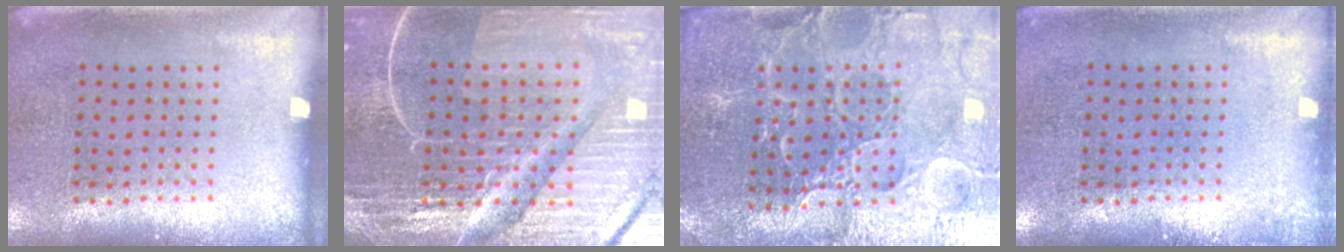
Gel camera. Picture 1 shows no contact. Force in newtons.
{"total": 6.4, "press": 5.7, "slide": 2.9}
{"total": 3.5, "press": 3.4, "slide": 0.6}
{"total": 0.7, "press": 0.7, "slide": 0.2}